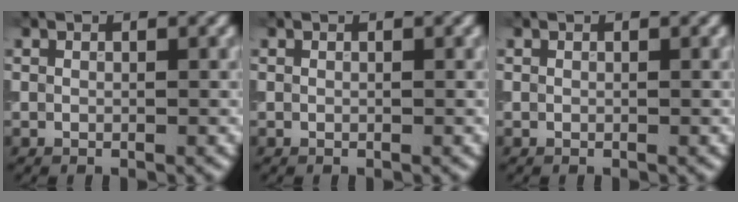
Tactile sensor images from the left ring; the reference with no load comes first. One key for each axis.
{"total": 0.0}
{"total": 0.0}